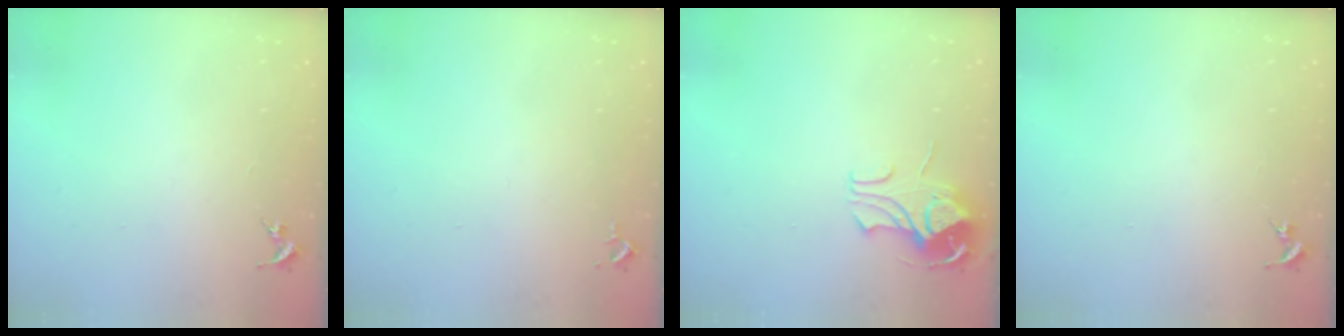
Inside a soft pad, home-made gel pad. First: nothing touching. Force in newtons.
{"total": 2.6, "press": 2.6, "slide": 0.4}
{"total": 8.5, "press": 8.4, "slide": 0.8}
{"total": 0.0}